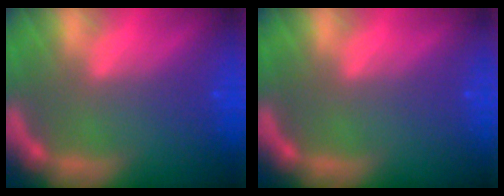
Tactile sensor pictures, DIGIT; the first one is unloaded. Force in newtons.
{"total": 0.0}